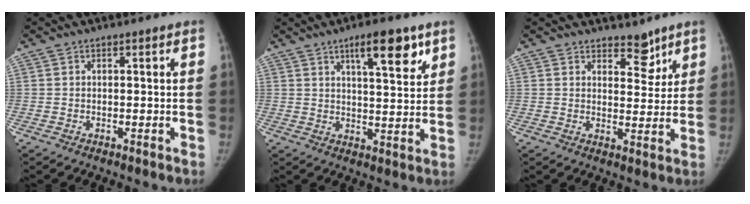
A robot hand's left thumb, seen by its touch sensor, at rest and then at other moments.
{"total": 10.0, "force": [5.8, 2.9, 7.6], "torque": [-0.094, -0.032, 0.087]}
{"total": 5.0, "force": [3.9, 2.6, 1.8], "torque": [0.007, -0.029, 0.058]}